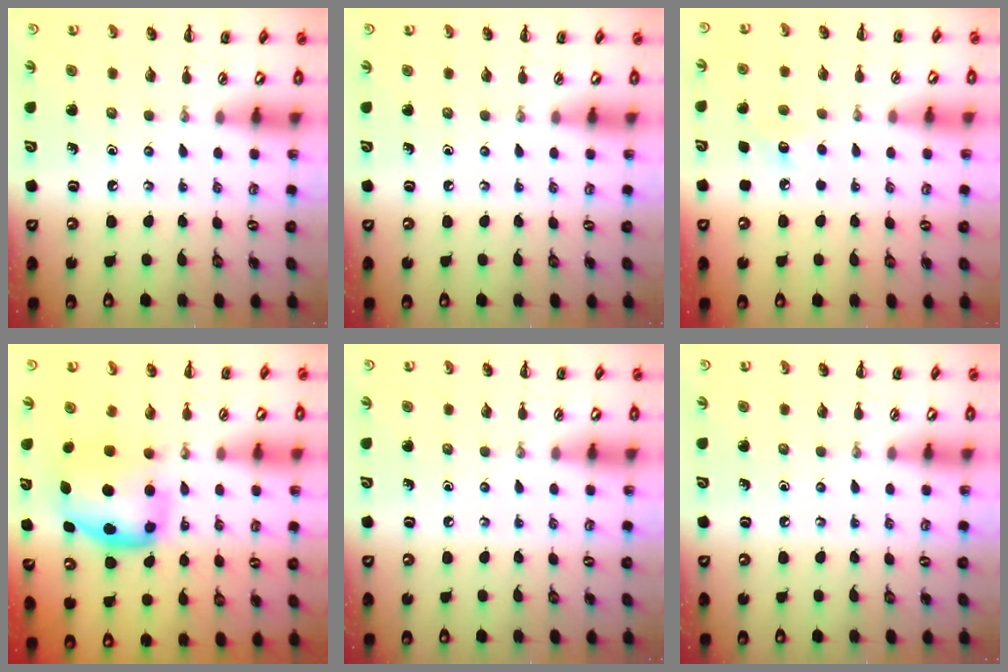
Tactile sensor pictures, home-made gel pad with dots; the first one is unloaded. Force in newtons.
{"total": 0.0}
{"total": 5.8, "press": 5.6, "slide": 1.3}
{"total": 6.7, "press": 6.6, "slide": 1.1}
{"total": 0.0}
{"total": 0.0}